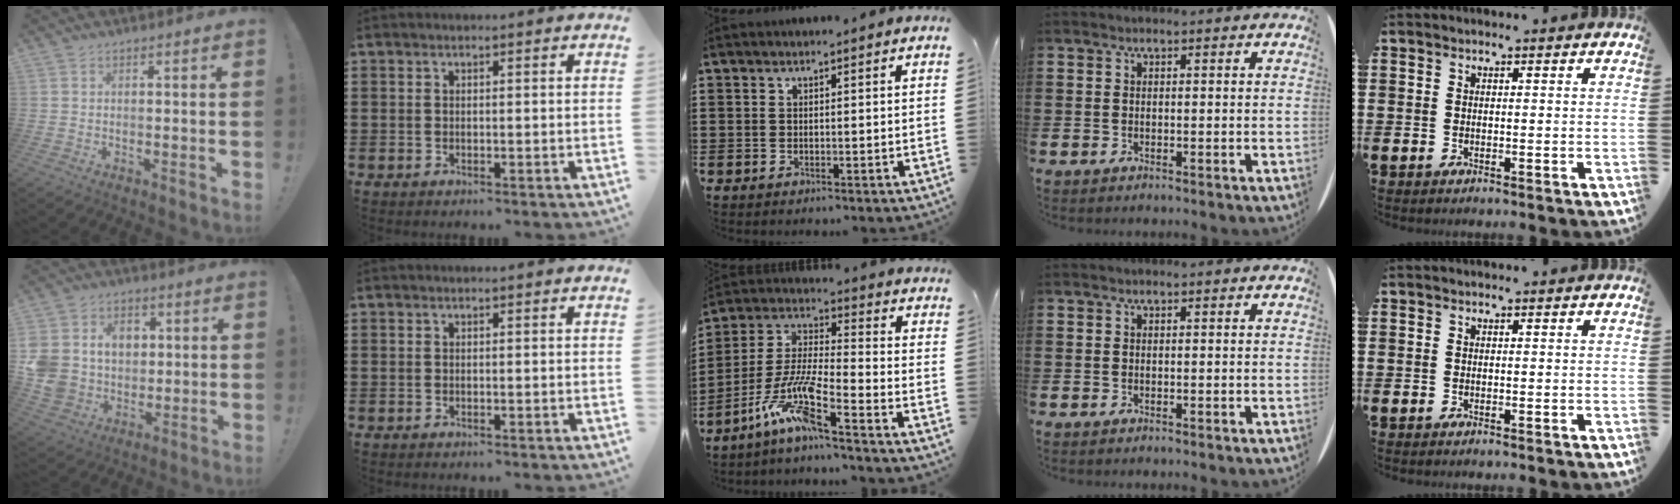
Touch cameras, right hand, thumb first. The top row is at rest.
{"thumb": {"total": 13.3, "force": [2.3, 11.7, 6.0], "torque": [-0.109, -0.009, 0.052]}, "middle": {"total": 10.4, "force": [-7.4, 0.7, 7.3], "torque": [-0.174, -0.022, -0.154]}}